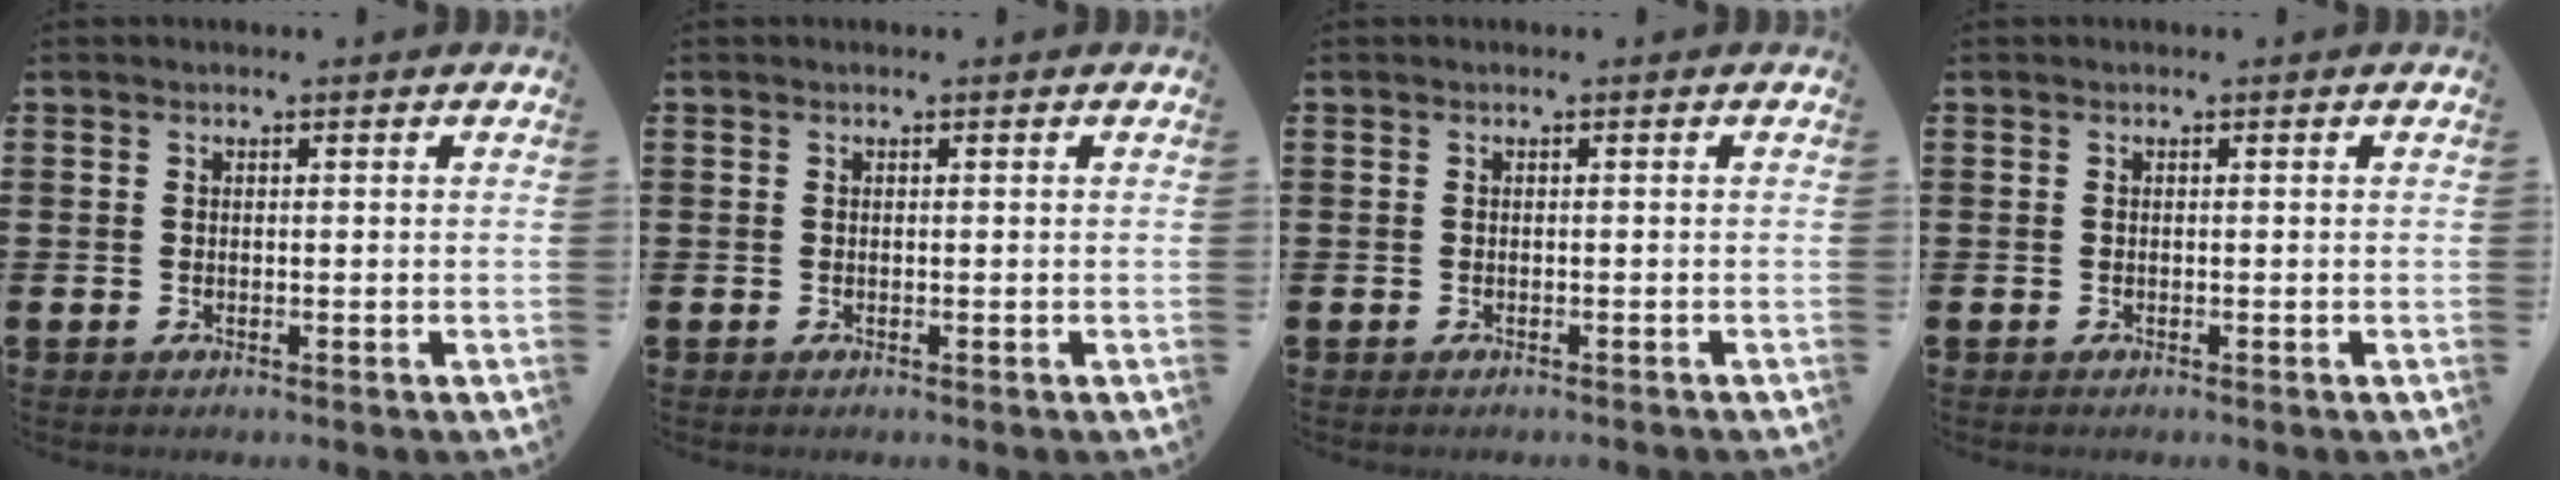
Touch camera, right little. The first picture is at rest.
{"total": 0.0}
{"total": 0.0}
{"total": 0.0}